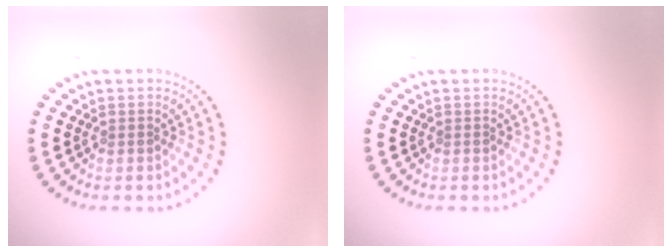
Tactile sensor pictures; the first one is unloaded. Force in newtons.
{"total": 0.0}